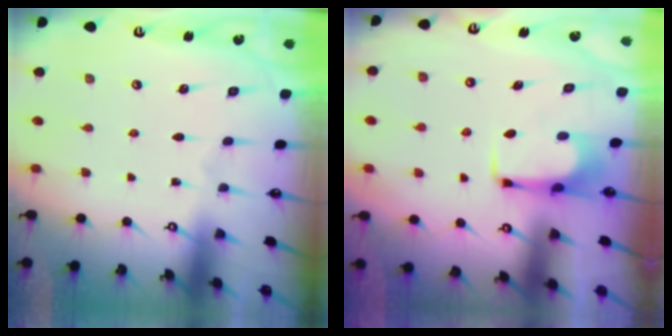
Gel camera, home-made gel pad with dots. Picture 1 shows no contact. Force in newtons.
{"total": 1.7, "press": 1.6, "slide": 0.5}